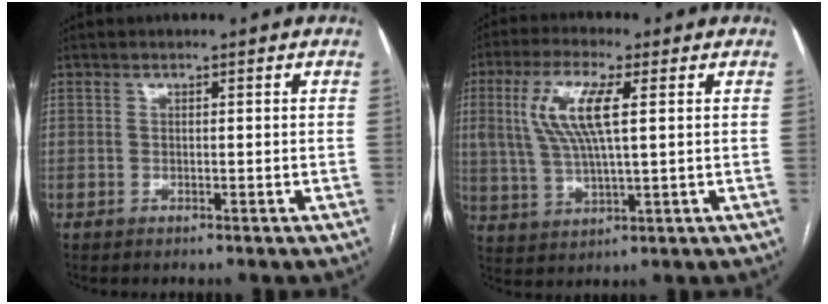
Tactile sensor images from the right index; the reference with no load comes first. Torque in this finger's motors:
{"motor_torque": [0.53, 0.20, 0.36, 0.21]}